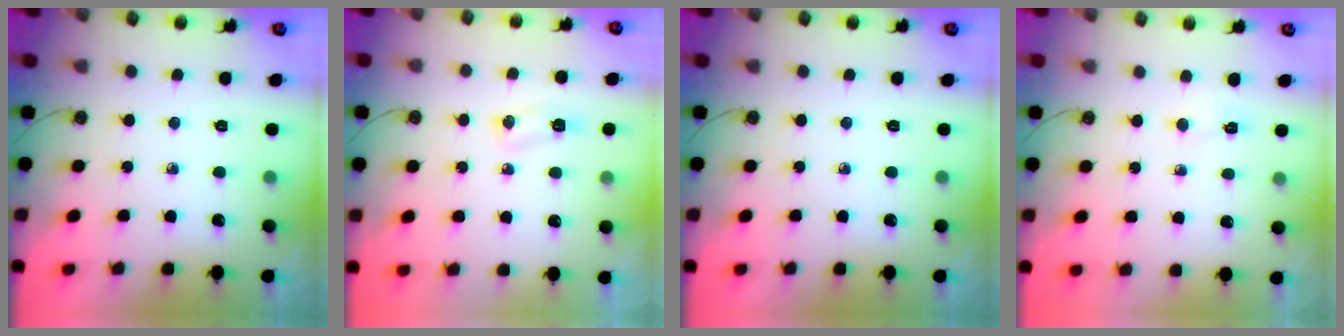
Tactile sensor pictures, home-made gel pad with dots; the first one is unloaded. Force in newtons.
{"total": 6.5, "press": 5.3, "slide": 3.8}
{"total": 0.0}
{"total": 1.8, "press": 1.6, "slide": 0.6}